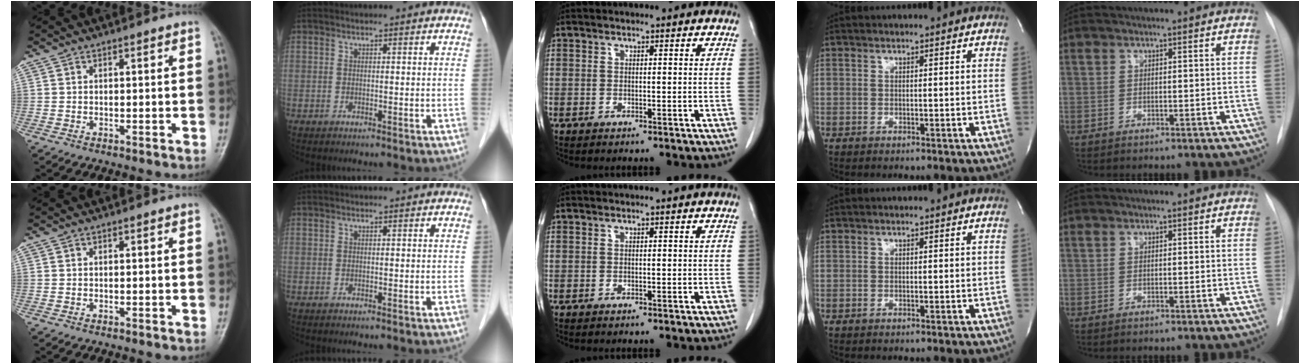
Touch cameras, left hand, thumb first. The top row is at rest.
{}